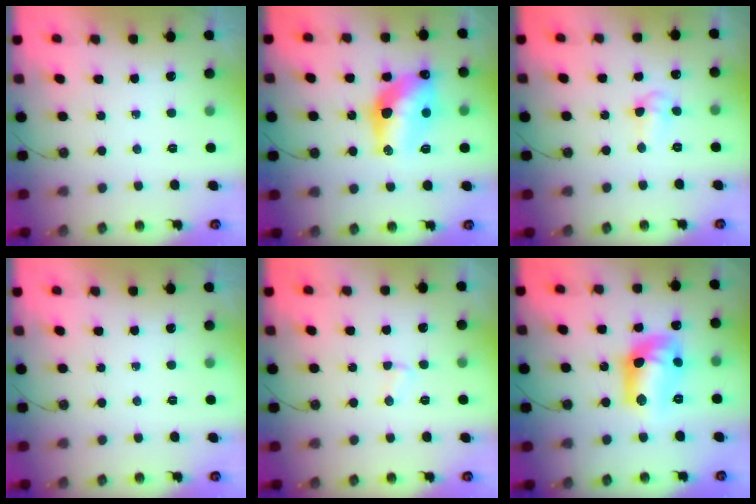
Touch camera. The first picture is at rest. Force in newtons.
{"total": 13.9, "press": 13.8, "slide": 1.3}
{"total": 5.8, "press": 4.5, "slide": 3.7}
{"total": 0.0}
{"total": 2.8, "press": 2.8, "slide": 0.3}
{"total": 16.1, "press": 15.6, "slide": 4.1}